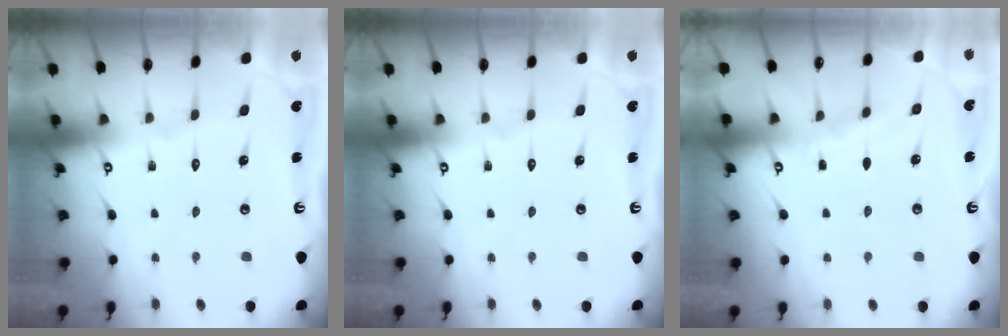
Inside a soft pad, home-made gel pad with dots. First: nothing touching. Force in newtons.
{"total": 0.0}
{"total": 2.5, "press": 2.5, "slide": 0.4}